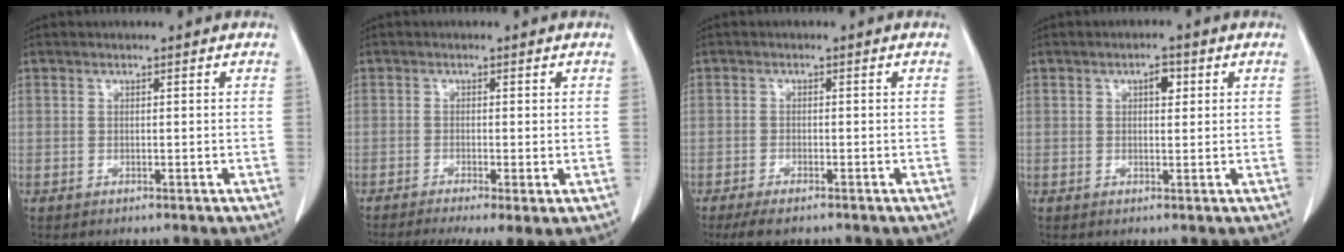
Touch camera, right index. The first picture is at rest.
{"total": 7.3, "force": [-4.7, 1.5, 5.4], "torque": [-0.085, -0.016, -0.078]}
{"total": 3.6, "force": [-2.9, 0.9, 2.0], "torque": [-0.037, -0.008, -0.045]}
{"total": 2.3, "force": [0.9, 1.1, 1.9], "torque": [-0.028, 0.004, 0.012]}